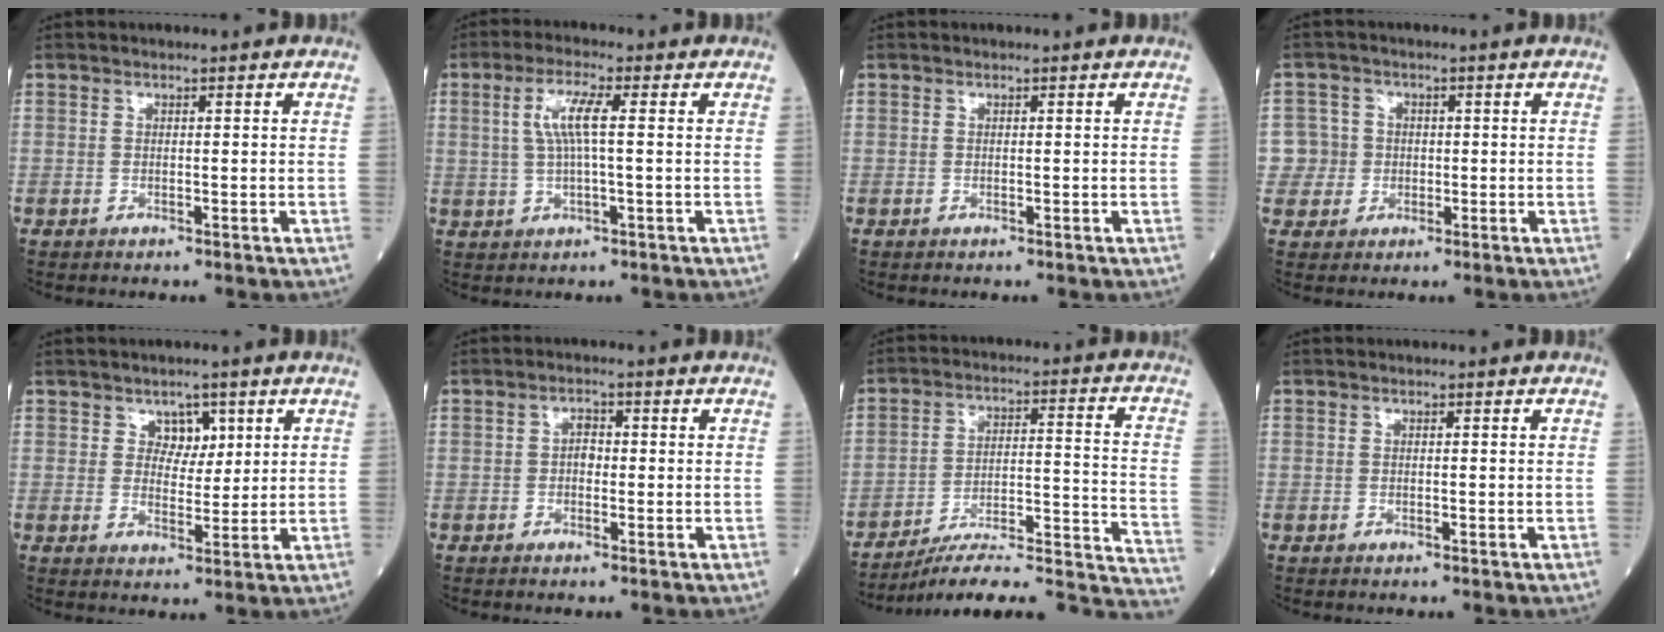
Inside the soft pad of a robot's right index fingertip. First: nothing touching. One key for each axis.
{"total": 5.4, "fx": 1.1, "fy": 0.4, "fz": 5.3, "tx": -0.111, "ty": 0.010, "tz": 0.026}
{"total": 0.0}
{"total": 4.4, "fx": -0.1, "fy": 4.4, "fz": -0.2, "tx": 0.013, "ty": 0.014, "tz": -0.001}
{"total": 3.6, "fx": 1.9, "fy": 2.5, "fz": 1.7, "tx": -0.018, "ty": 0.002, "tz": 0.032}
{"total": 1.7, "fx": -0.1, "fy": 1.1, "fz": 1.3, "tx": -0.018, "ty": 0.006, "tz": -0.004}
{"total": 21.0, "fx": -19.5, "fy": 1.5, "fz": 7.6, "tx": -0.046, "ty": 0.036, "tz": -0.272}
{"total": 0.0}